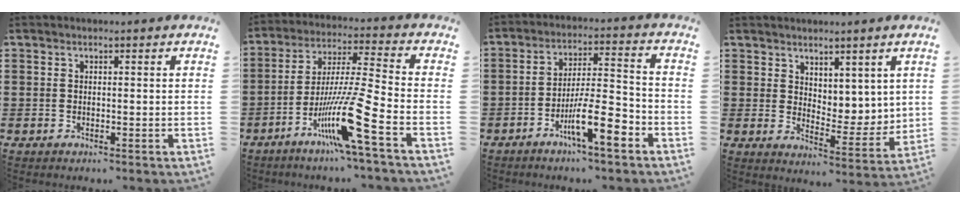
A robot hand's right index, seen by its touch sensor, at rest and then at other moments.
{"total": 13.3, "force": [-6.9, 0.1, 11.4], "torque": [-0.231, -0.010, -0.132]}
{"total": 10.2, "force": [-5.2, 2.5, 8.3], "torque": [-0.153, 0.008, -0.091]}
{"total": 5.3, "force": [4.6, 2.5, 0.2], "torque": [-0.016, -0.018, 0.089]}